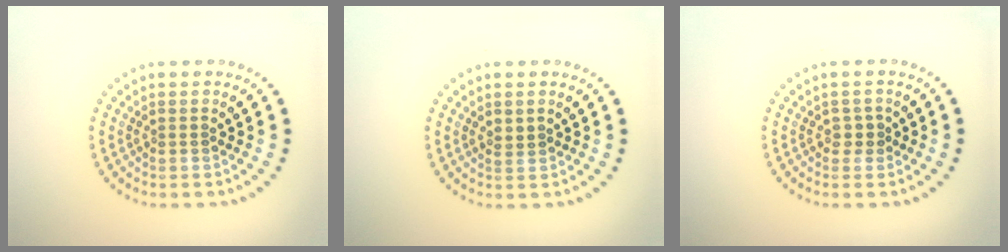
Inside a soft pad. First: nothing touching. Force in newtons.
{"total": 0.7, "press": 0.6, "slide": 0.3}
{"total": 1.1, "press": 0.9, "slide": 0.6}